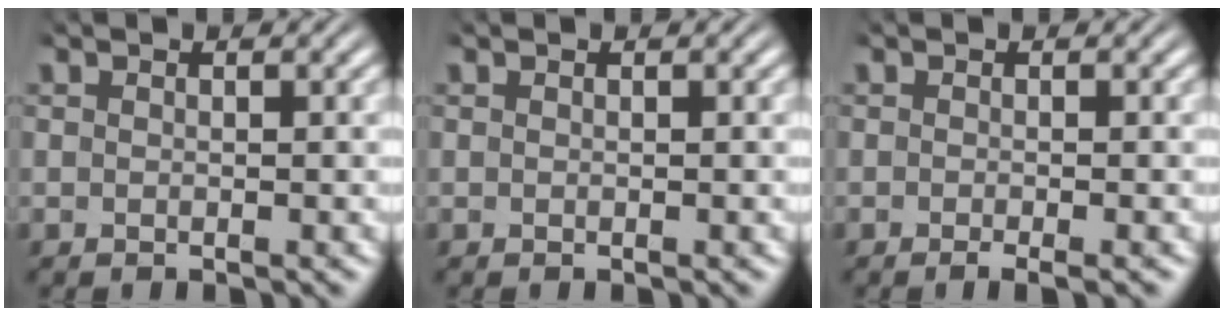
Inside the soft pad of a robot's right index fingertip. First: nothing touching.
{"total": 0.0}
{"total": 1.7, "force": [-1.4, 0.3, 0.8], "torque": [-0.010, 0.006, -0.026]}